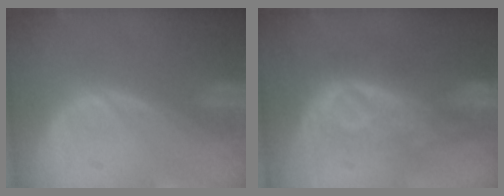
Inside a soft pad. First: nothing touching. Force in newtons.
{"total": 8.8, "press": 8.3, "slide": 2.8}